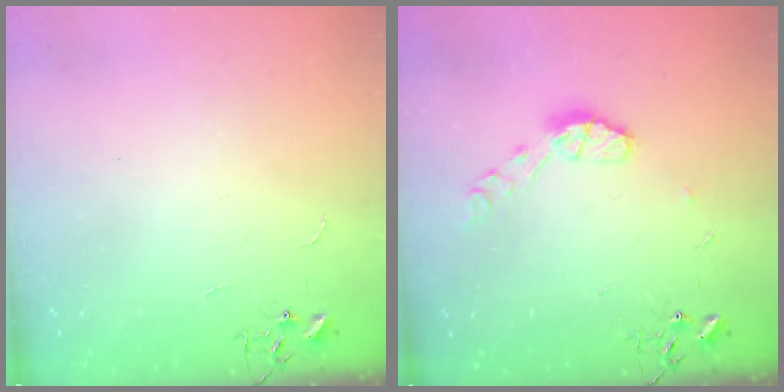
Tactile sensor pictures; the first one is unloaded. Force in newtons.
{"total": 7.5, "press": 7.5, "slide": 0.5}